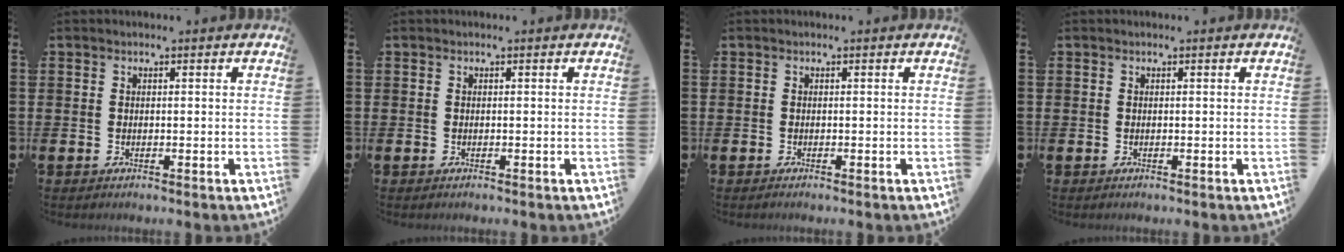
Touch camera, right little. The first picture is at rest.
{"total": 0.0}
{"total": 0.0}
{"total": 0.0}